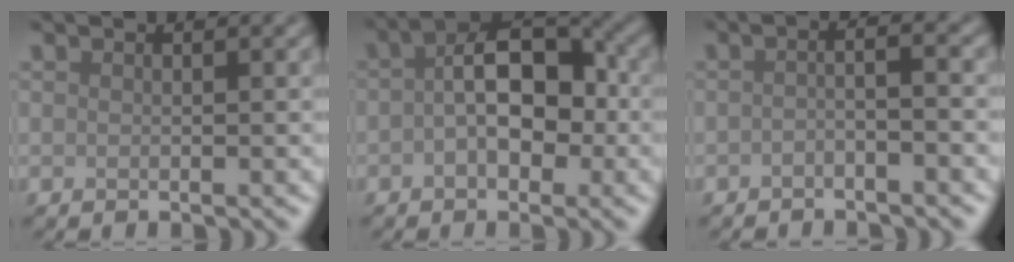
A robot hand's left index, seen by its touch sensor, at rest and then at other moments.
{"total": 6.7, "force": [0.0, 3.8, 5.5], "torque": [-0.080, 0.015, -0.009]}
{"total": 2.0, "force": [-0.9, 0.3, 1.7], "torque": [-0.032, 0.003, -0.022]}